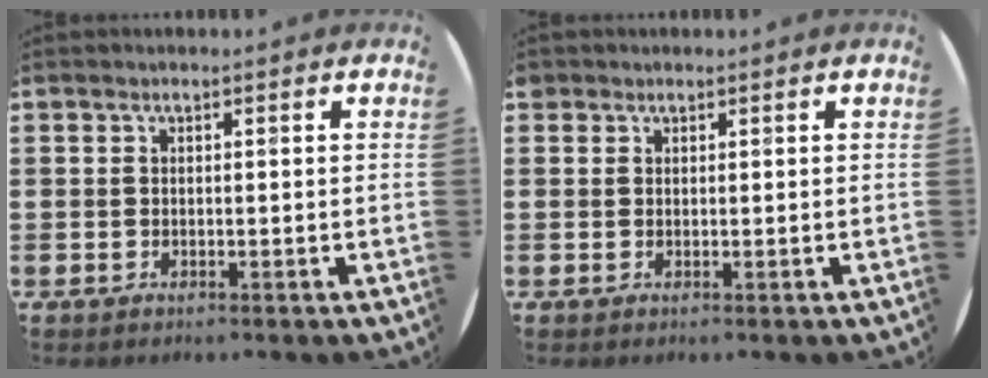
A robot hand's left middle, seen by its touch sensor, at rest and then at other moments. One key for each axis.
{"total": 0.6, "fx": 0.5, "fy": 0.3, "fz": -0.1, "tx": 0.002, "ty": 0.003, "tz": 0.010}